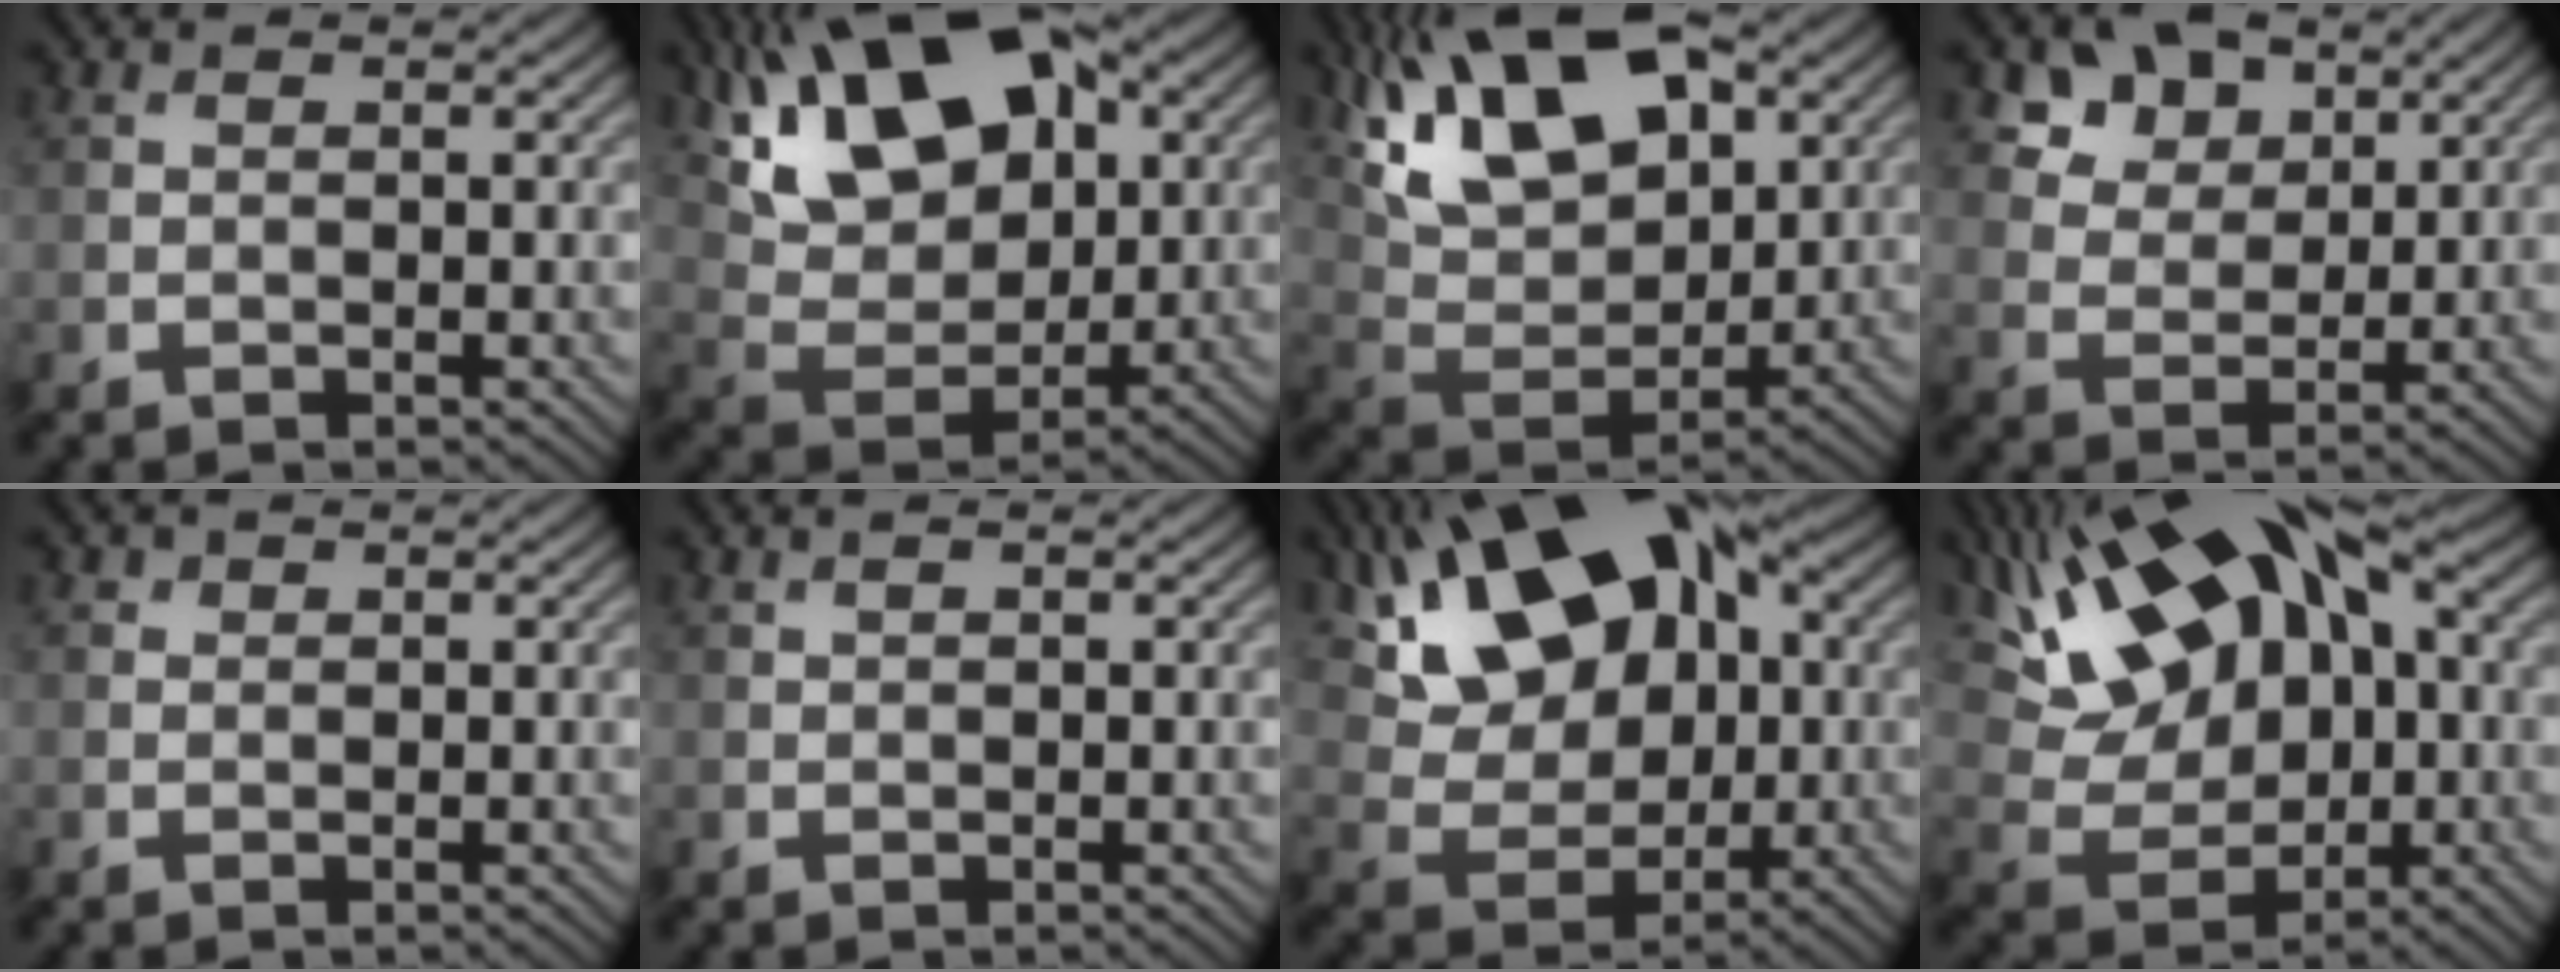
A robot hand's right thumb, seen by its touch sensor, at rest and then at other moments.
{"total": 17.0, "force": [7.6, 9.6, 11.7], "torque": [-0.220, 0.018, 0.113]}
{"total": 16.9, "force": [9.0, 8.3, 11.6], "torque": [-0.225, 0.018, 0.144]}
{"total": 6.6, "force": [4.2, 4.3, 2.8], "torque": [-0.063, -0.021, 0.088]}
{"total": 0.7, "force": [0.5, 0.5, 0.1], "torque": [0.002, -0.002, 0.008]}
{"total": 0.6, "force": [0.5, 0.2, 0.3], "torque": [-0.009, 0.003, 0.009]}
{"total": 18.6, "force": [6.7, 11.7, 12.9], "torque": [-0.246, 0.052, 0.101]}
{"total": 17.5, "force": [4.8, 10.4, 13.2], "torque": [-0.257, 0.041, 0.069]}